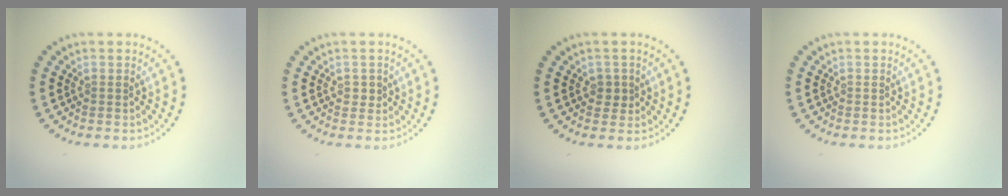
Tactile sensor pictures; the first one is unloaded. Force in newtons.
{"total": 0.8, "press": 0.8, "slide": 0.2}
{"total": 1.3, "press": 1.1, "slide": 0.6}
{"total": 0.0}